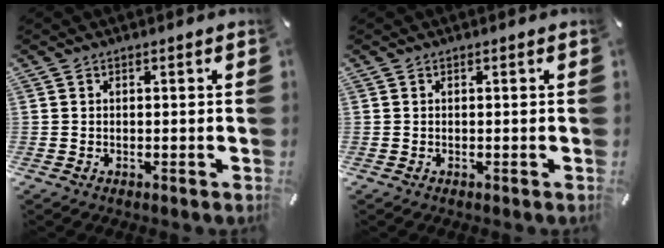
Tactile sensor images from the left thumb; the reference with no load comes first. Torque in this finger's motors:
{"motor_torque": [0.00, 0.00, -0.05, 0.09, 0.00]}